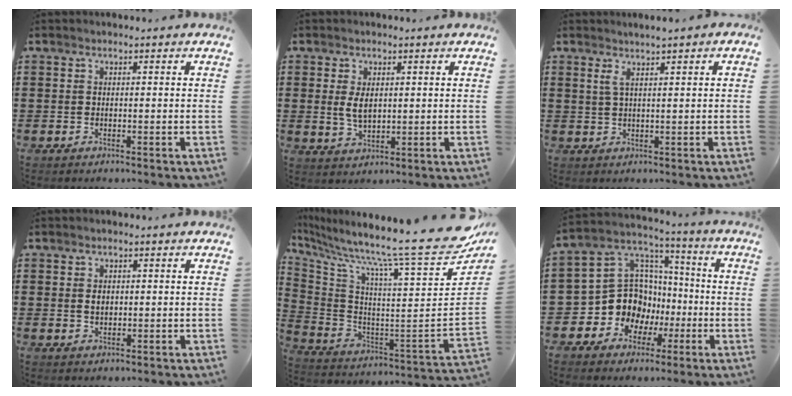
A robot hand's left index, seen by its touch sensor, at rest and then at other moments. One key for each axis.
{"total": 3.9, "fx": 0.8, "fy": 2.0, "fz": 3.2, "tx": -0.074, "ty": 0.002, "tz": 0.013}
{"total": 2.0, "fx": 0.8, "fy": 0.0, "fz": 1.8, "tx": -0.044, "ty": -0.005, "tz": 0.011}
{"total": 1.4, "fx": 0.4, "fy": 0.9, "fz": 1.0, "tx": -0.024, "ty": 0.006, "tz": 0.007}
{"total": 13.7, "fx": 11.2, "fy": 0.2, "fz": 7.9, "tx": -0.145, "ty": -0.107, "tz": 0.169}
{"total": 12.3, "fx": -2.9, "fy": 11.2, "fz": 4.4, "tx": -0.130, "ty": 0.000, "tz": -0.046}